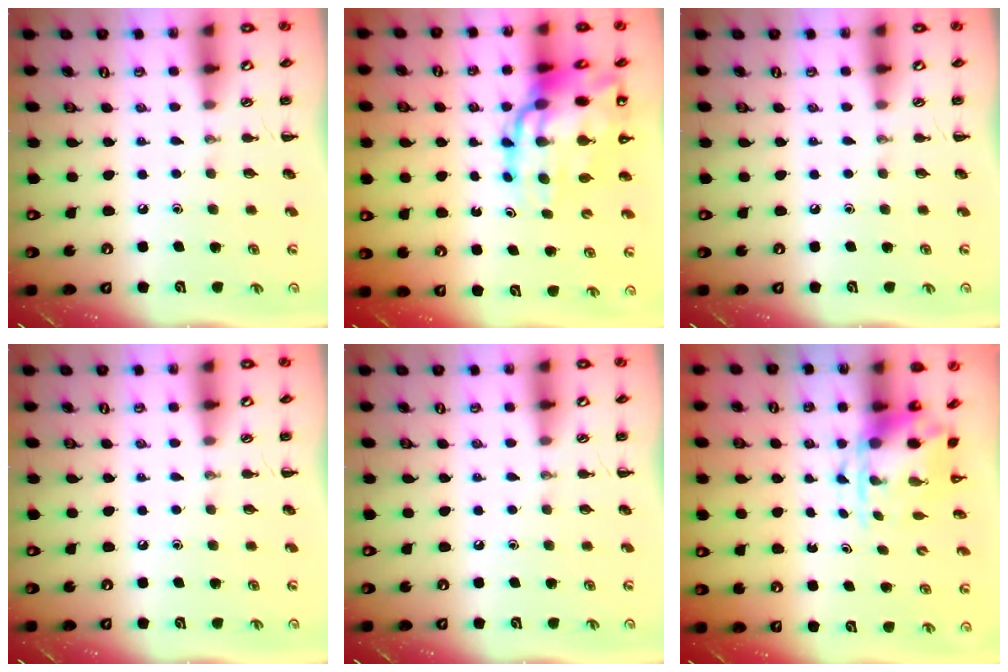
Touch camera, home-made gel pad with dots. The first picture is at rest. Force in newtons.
{"total": 18.8, "press": 18.2, "slide": 4.9}
{"total": 0.0}
{"total": 0.0}
{"total": 0.0}
{"total": 3.7, "press": 3.6, "slide": 0.9}